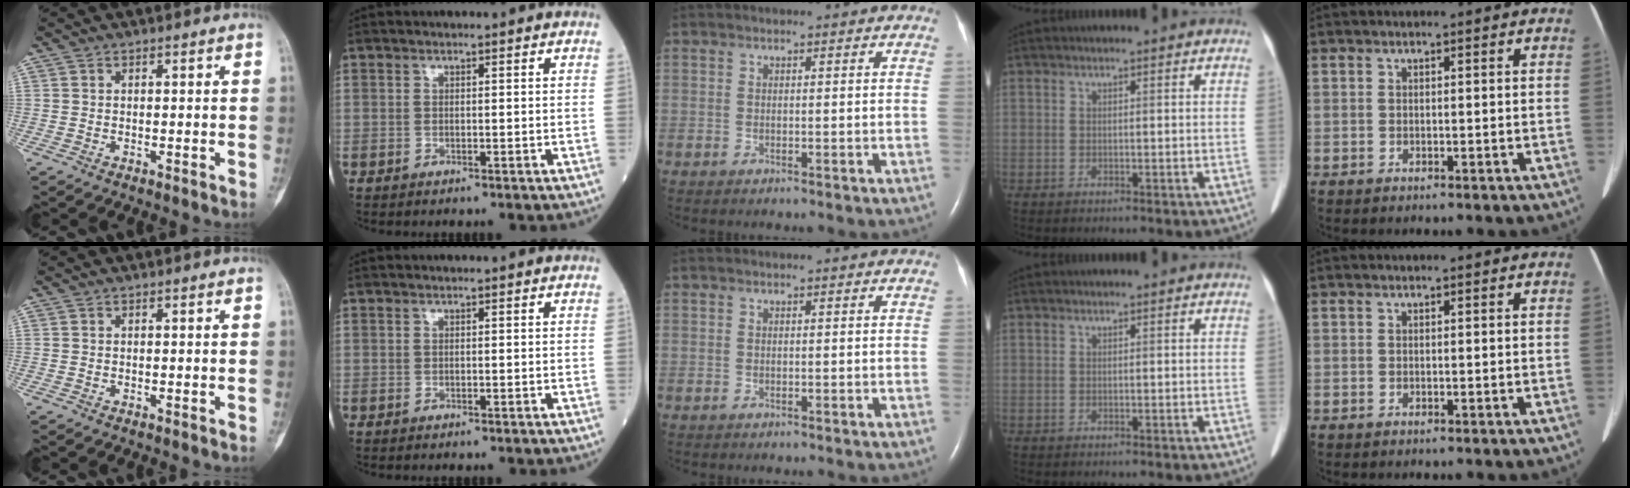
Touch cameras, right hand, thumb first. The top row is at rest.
{}